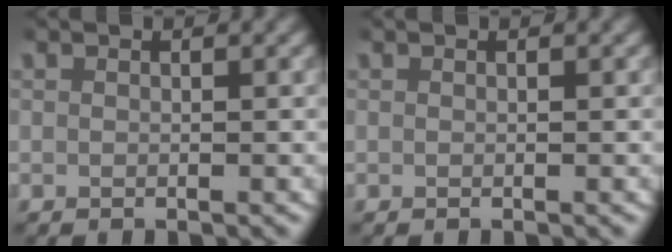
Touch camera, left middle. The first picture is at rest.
{"total": 0.0}